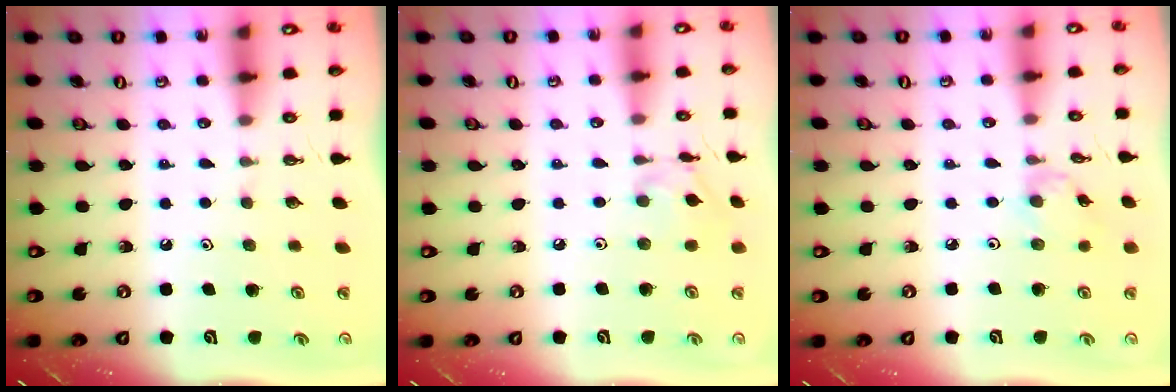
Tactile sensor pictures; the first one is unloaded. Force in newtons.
{"total": 7.4, "press": 7.4, "slide": 0.4}
{"total": 2.1, "press": 2.1, "slide": 0.4}